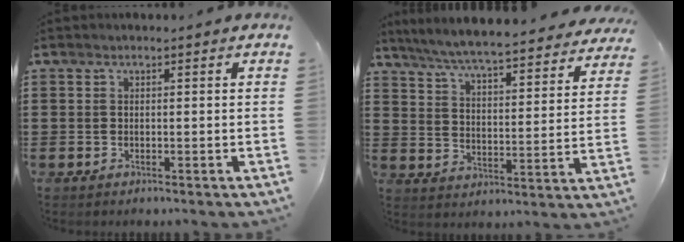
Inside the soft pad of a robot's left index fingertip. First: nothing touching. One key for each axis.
{"total": 6.0, "fx": 5.8, "fy": -0.4, "fz": 1.7, "tx": -0.061, "ty": -0.047, "tz": 0.096}